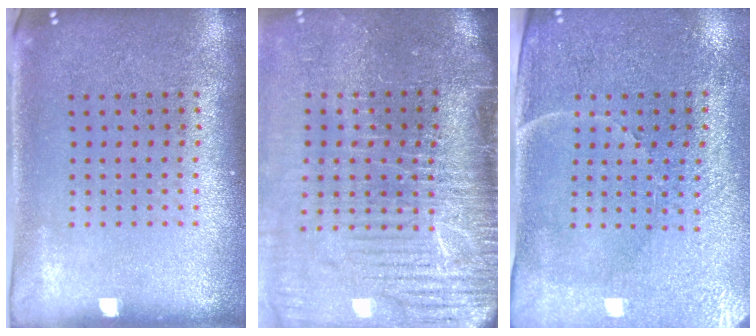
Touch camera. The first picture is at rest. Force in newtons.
{"total": 4.8, "press": 4.0, "slide": 2.7}
{"total": 3.5, "press": 3.3, "slide": 1.1}